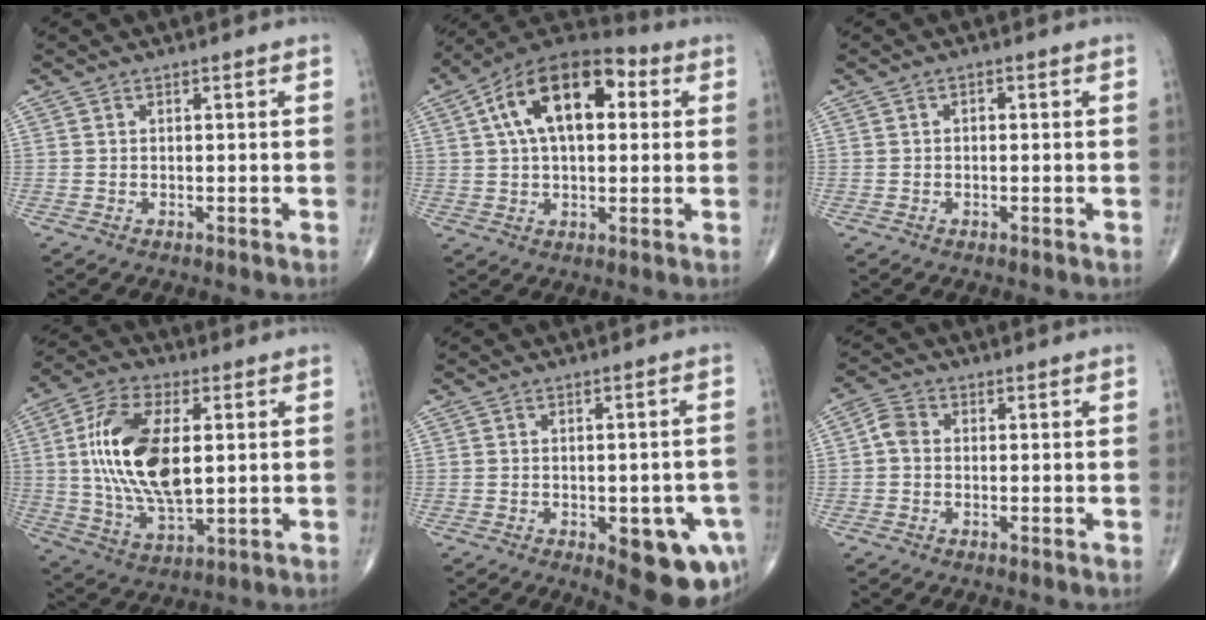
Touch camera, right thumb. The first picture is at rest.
{"total": 17.6, "force": [4.4, 9.5, 14.2], "torque": [-0.216, 0.027, 0.060]}
{"total": 0.9, "force": [-0.1, 0.6, 0.7], "torque": [-0.002, 0.003, -0.005]}
{"total": 18.0, "force": [2.1, 8.8, 15.5], "torque": [-0.297, -0.007, 0.040]}
{"total": 12.9, "force": [-5.0, 5.6, 10.5], "torque": [-0.100, 0.013, -0.047]}
{"total": 3.1, "force": [-0.2, 2.4, 2.0], "torque": [-0.033, 0.008, -0.014]}